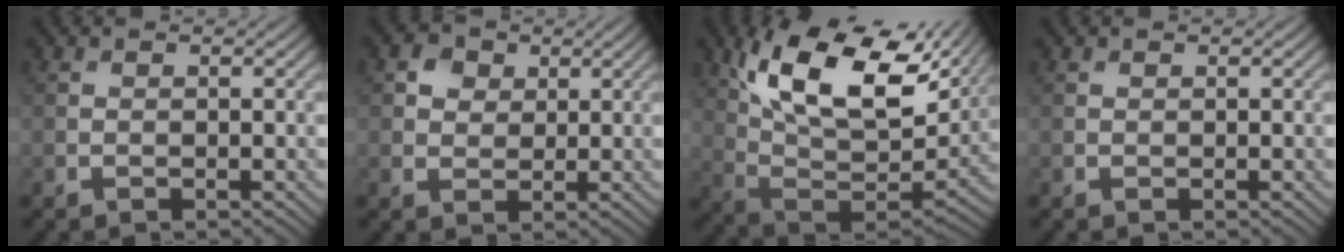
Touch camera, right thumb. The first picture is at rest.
{"total": 3.5, "force": [1.5, 2.8, 1.5], "torque": [-0.035, 0.001, 0.022]}
{"total": 17.2, "force": [8.5, 8.2, 12.5], "torque": [-0.261, 0.015, 0.161]}
{"total": 0.0}